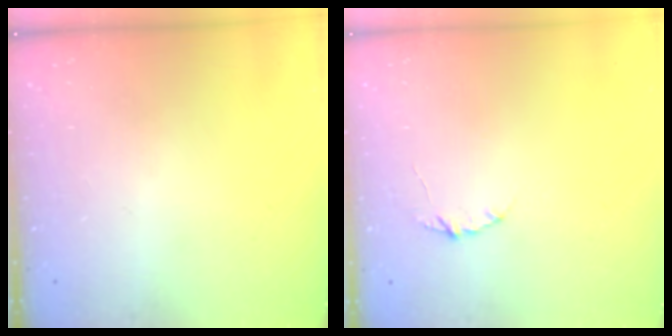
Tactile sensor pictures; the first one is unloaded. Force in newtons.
{"total": 3.9, "press": 3.9, "slide": 0.5}